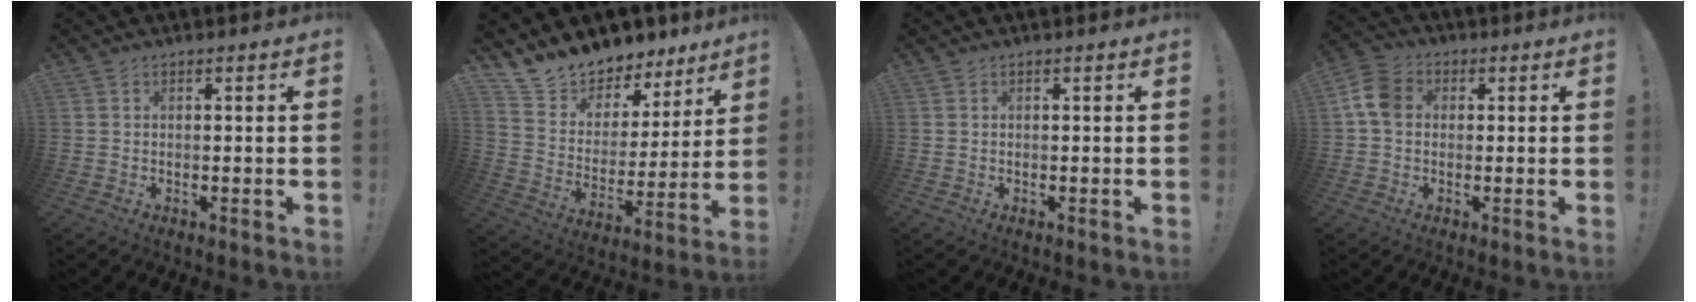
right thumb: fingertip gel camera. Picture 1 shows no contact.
{"total": 11.1, "force": [10.2, 4.3, 0.4], "torque": [-0.029, -0.099, 0.187]}
{"total": 0.0}
{"total": 8.5, "force": [0.9, 6.5, 5.5], "torque": [-0.098, 0.013, 0.022]}